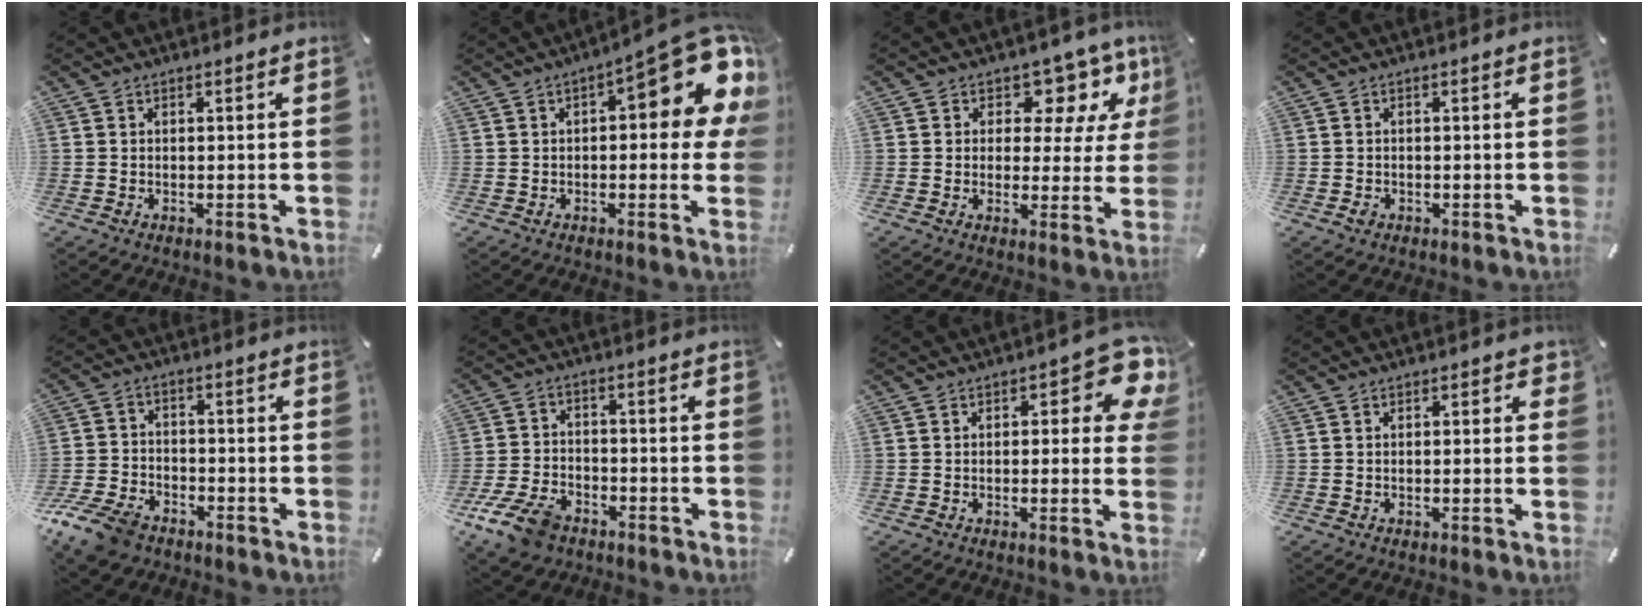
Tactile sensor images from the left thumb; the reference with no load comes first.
{"total": 18.4, "force": [7.0, 6.9, 15.6], "torque": [-0.184, -0.059, 0.107]}
{"total": 10.0, "force": [4.9, 6.8, 5.5], "torque": [-0.066, -0.032, 0.084]}
{"total": 1.2, "force": [-0.5, 1.0, 0.6], "torque": [-0.009, 0.003, -0.009]}
{"total": 9.6, "force": [-6.9, 5.4, 3.9], "torque": [-0.079, 0.036, -0.129]}
{"total": 9.9, "force": [-6.4, 5.7, 5.0], "torque": [-0.100, 0.034, -0.116]}
{"total": 8.7, "force": [3.2, 3.9, 7.1], "torque": [-0.082, -0.017, 0.049]}
{"total": 1.1, "force": [0.0, 0.7, 0.9], "torque": [-0.008, 0.002, -0.003]}